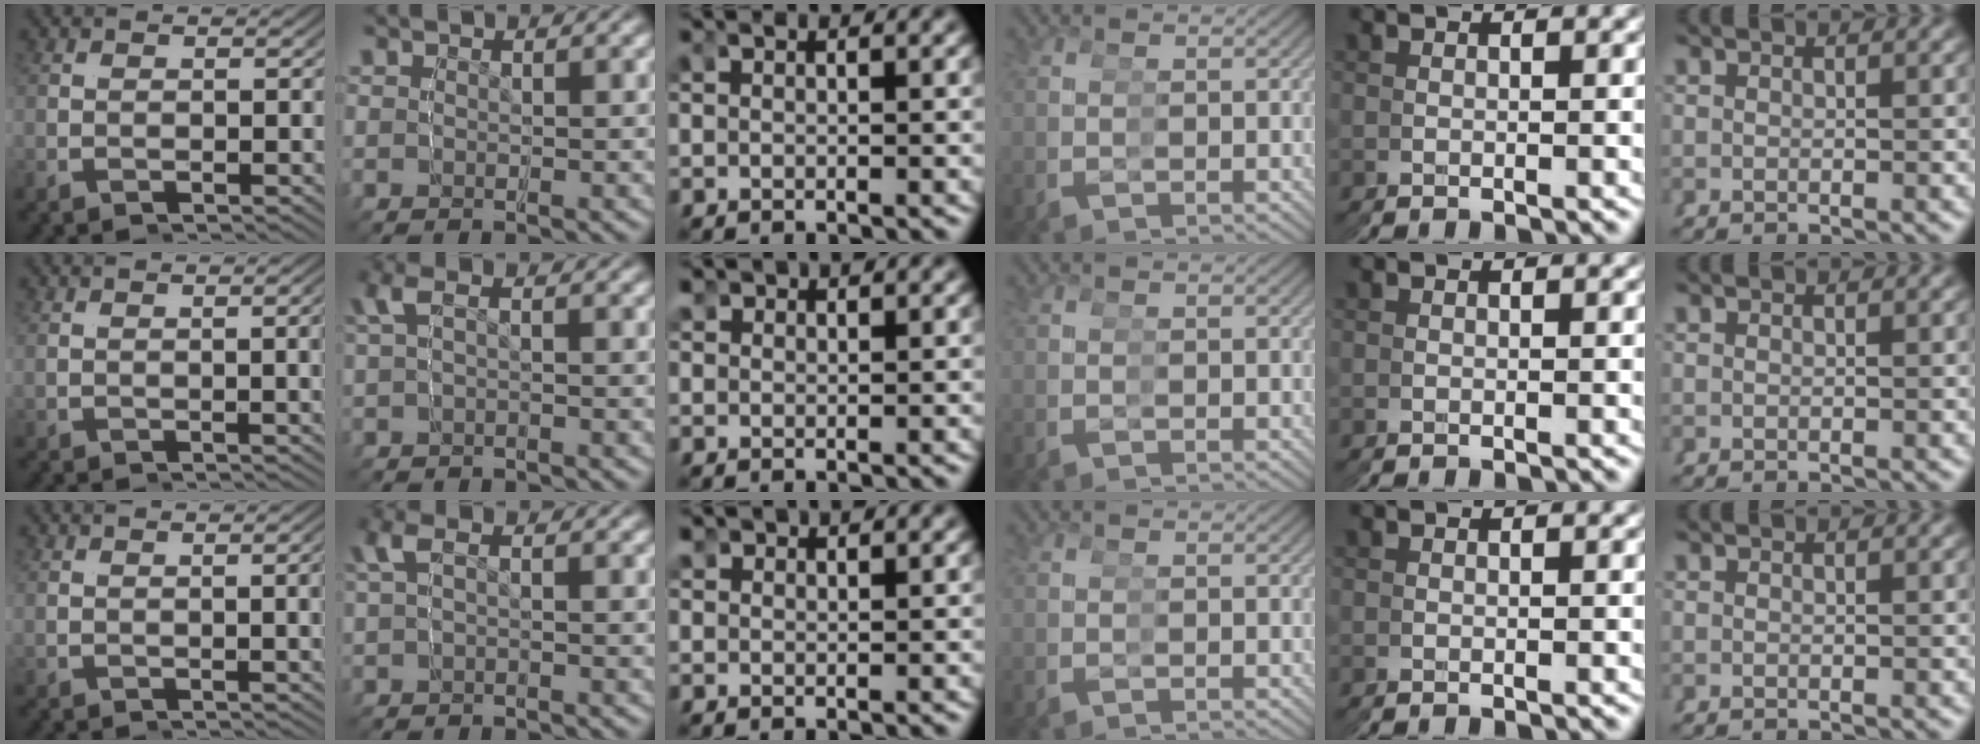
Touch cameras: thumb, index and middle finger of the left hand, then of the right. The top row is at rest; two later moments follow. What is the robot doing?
{"motion": "grasp_and_lifting", "object": "glasses"}